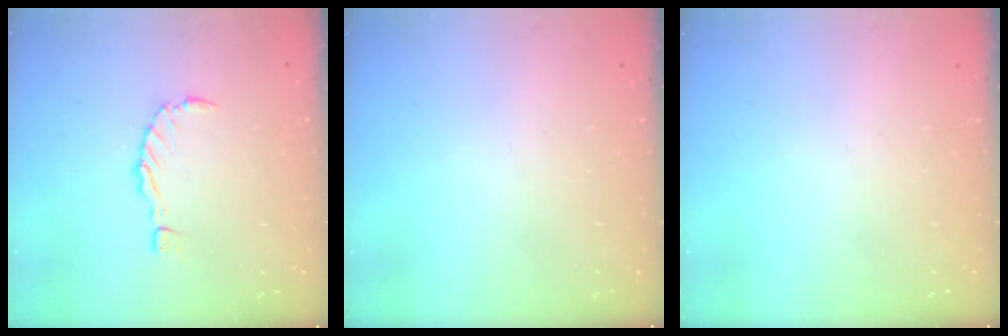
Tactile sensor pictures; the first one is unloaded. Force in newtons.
{"total": 0.0}
{"total": 0.0}